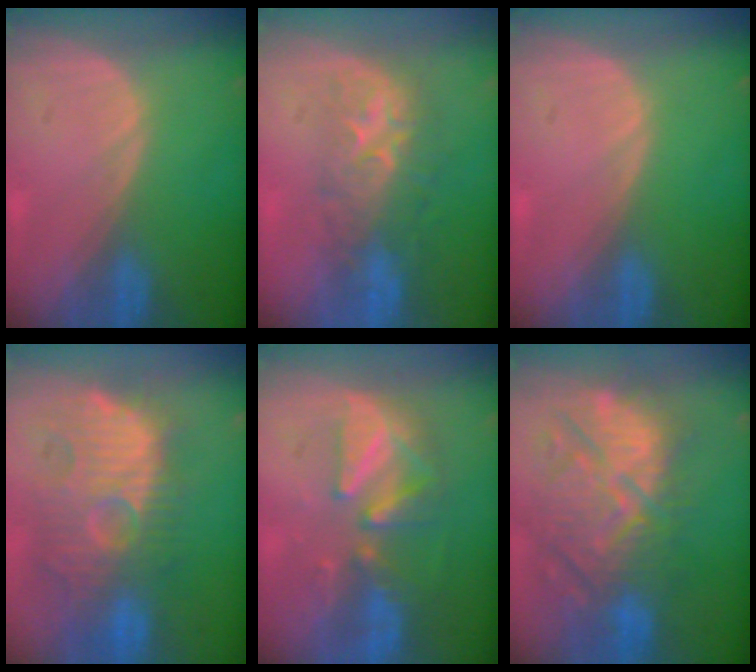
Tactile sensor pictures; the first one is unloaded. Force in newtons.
{"total": 8.0, "press": 7.8, "slide": 2.1}
{"total": 0.0}
{"total": 12.4, "press": 12.0, "slide": 3.4}
{"total": 8.1, "press": 7.9, "slide": 2.0}
{"total": 12.5, "press": 12.0, "slide": 3.6}